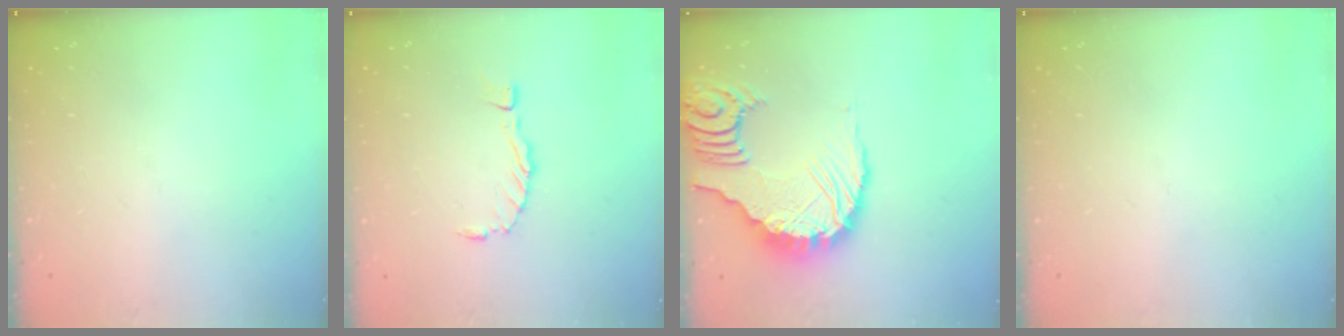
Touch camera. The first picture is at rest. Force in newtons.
{"total": 0.0}
{"total": 11.6, "press": 11.5, "slide": 1.5}
{"total": 0.0}